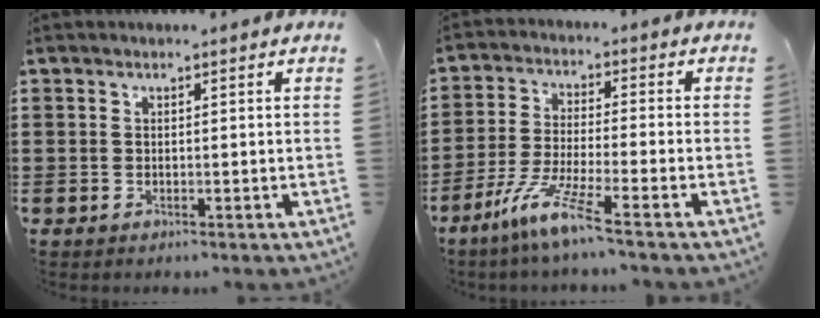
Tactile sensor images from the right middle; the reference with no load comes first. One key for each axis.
{"total": 7.8, "fx": -5.6, "fy": 0.0, "fz": 5.4, "tx": -0.119, "ty": -0.015, "tz": -0.109}